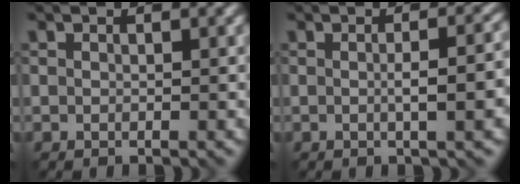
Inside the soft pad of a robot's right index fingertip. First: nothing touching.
{"total": 4.9, "force": [-0.4, 1.6, 4.7], "torque": [-0.046, 0.006, -0.003]}